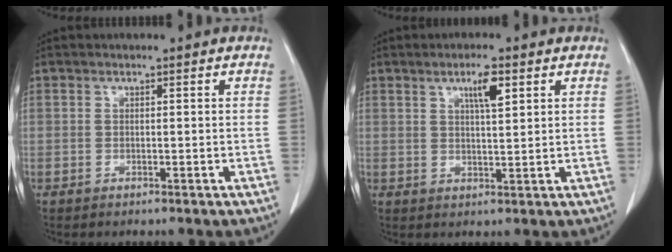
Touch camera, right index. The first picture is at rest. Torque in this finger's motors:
{"motor_torque": [0.35, 0.32, 0.03, 0.04]}